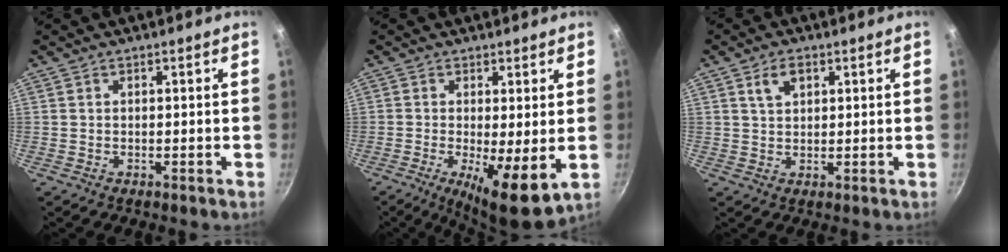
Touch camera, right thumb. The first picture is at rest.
{"total": 9.4, "force": [-1.1, 2.4, 9.1], "torque": [-0.140, -0.018, -0.012]}
{"total": 4.0, "force": [1.8, 2.4, 2.6], "torque": [-0.035, -0.001, 0.033]}